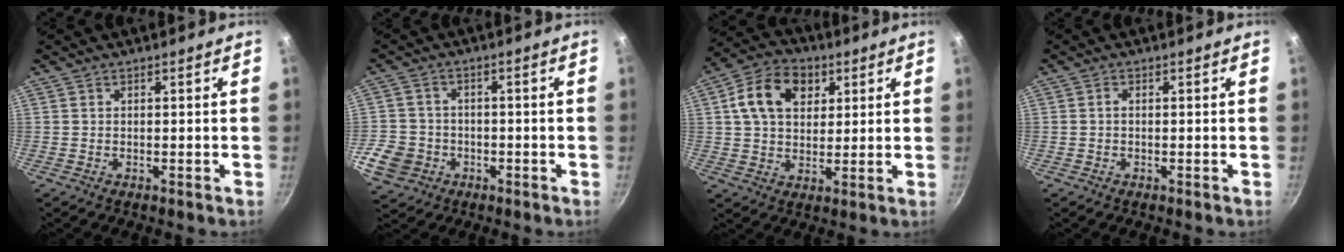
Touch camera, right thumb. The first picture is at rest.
{"total": 8.8, "force": [-3.2, 7.5, 3.4], "torque": [-0.063, 0.021, -0.057]}
{"total": 12.5, "force": [4.1, 9.0, 7.7], "torque": [-0.115, 0.004, 0.058]}
{"total": 0.8, "force": [-0.1, 0.5, 0.6], "torque": [-0.012, 0.004, -0.002]}